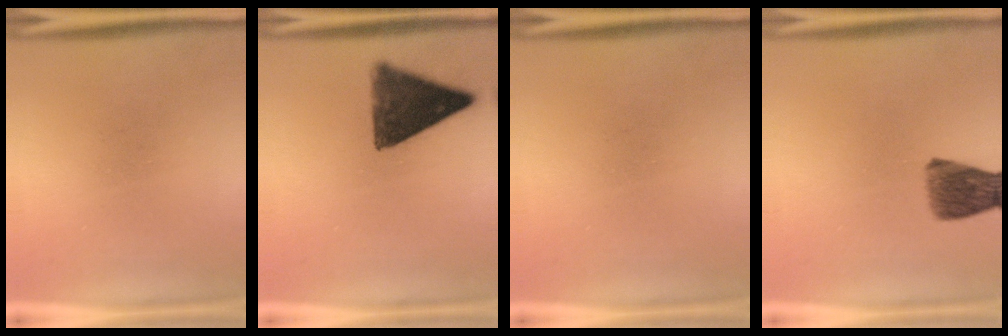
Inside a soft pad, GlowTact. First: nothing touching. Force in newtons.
{"total": 11.5}
{"total": 0.0}
{"total": 7.4}